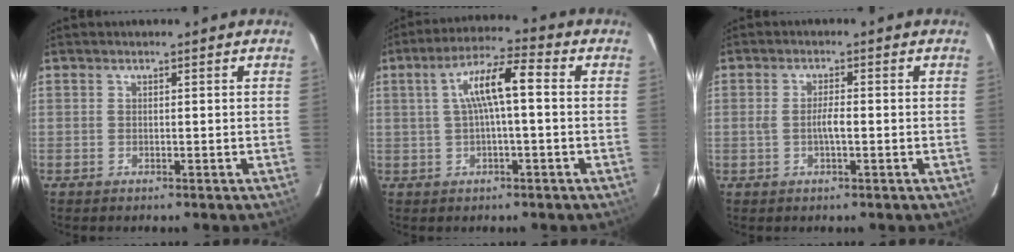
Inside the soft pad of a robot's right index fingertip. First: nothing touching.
{"total": 8.1, "force": [0.7, 1.4, 8.0], "torque": [-0.143, 0.020, 0.015]}
{"total": 2.6, "force": [-0.6, 0.5, 2.5], "torque": [-0.048, 0.002, -0.011]}